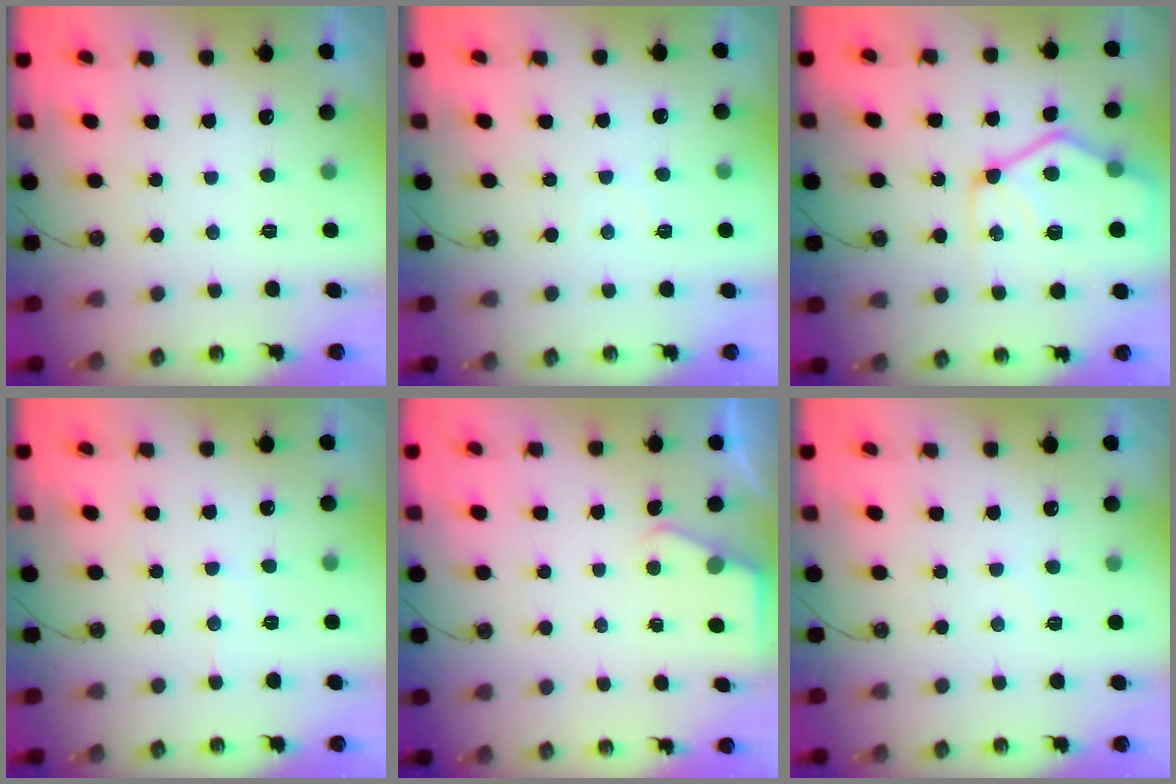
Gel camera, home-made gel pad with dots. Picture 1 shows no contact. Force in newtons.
{"total": 4.6, "press": 4.6, "slide": 0.5}
{"total": 15.4, "press": 15.3, "slide": 1.8}
{"total": 5.6, "press": 5.6, "slide": 0.7}
{"total": 2.3, "press": 2.3, "slide": 0.4}
{"total": 2.2, "press": 2.2, "slide": 0.4}